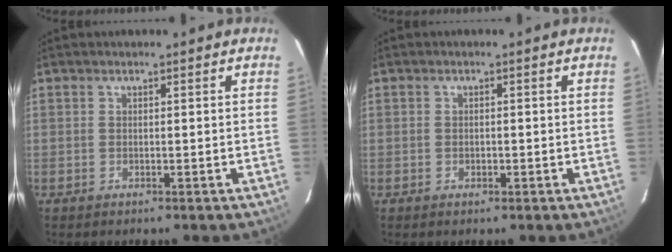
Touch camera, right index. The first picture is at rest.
{"total": 1.0, "force": [-0.3, 0.9, 0.3], "torque": [-0.003, 0.000, -0.004]}